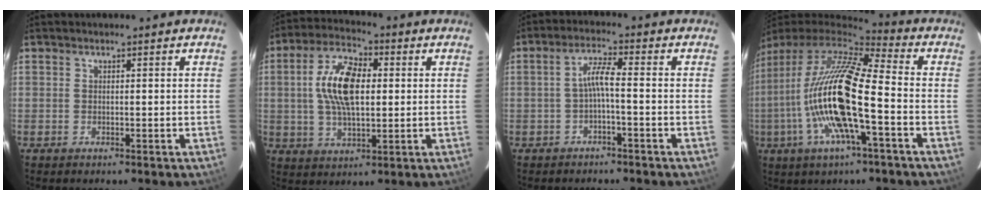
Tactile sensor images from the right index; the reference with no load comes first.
{"total": 12.3, "force": [1.4, 6.0, 10.6], "torque": [-0.204, 0.017, 0.023]}
{"total": 3.5, "force": [-1.4, 0.0, 3.3], "torque": [-0.070, 0.009, -0.025]}
{"total": 19.1, "force": [-4.4, 3.5, 18.2], "torque": [-0.332, -0.023, -0.090]}